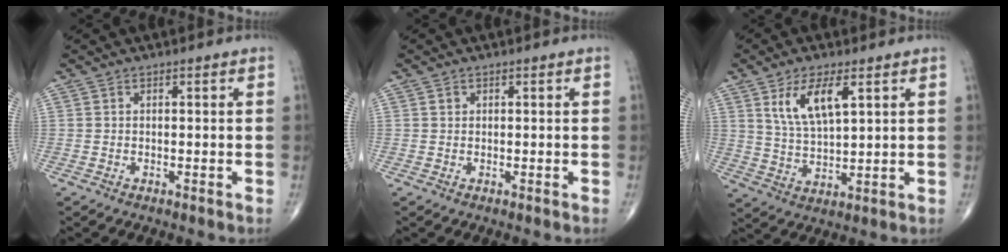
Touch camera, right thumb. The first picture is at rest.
{"total": 0.7, "force": [0.3, 0.6, 0.2], "torque": [0.000, 0.000, 0.005]}
{"total": 9.4, "force": [4.2, 3.7, 7.5], "torque": [-0.133, -0.020, 0.087]}